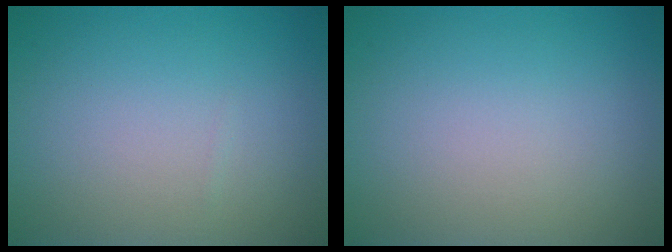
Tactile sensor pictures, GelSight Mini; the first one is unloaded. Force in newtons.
{"total": 0.0}